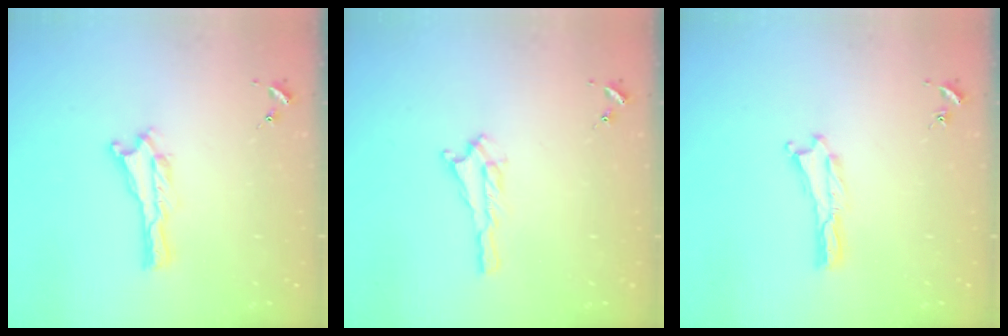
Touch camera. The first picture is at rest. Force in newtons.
{"total": 1.5, "press": 1.4, "slide": 0.2}
{"total": 0.0}